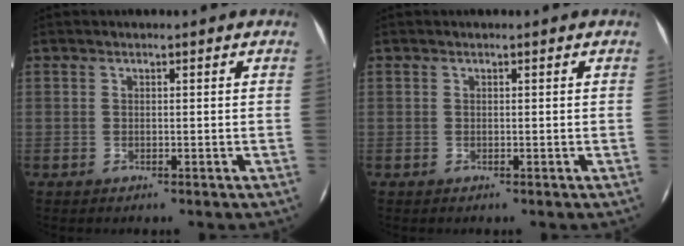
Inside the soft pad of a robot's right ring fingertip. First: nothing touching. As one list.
[{"total": 0.0}]